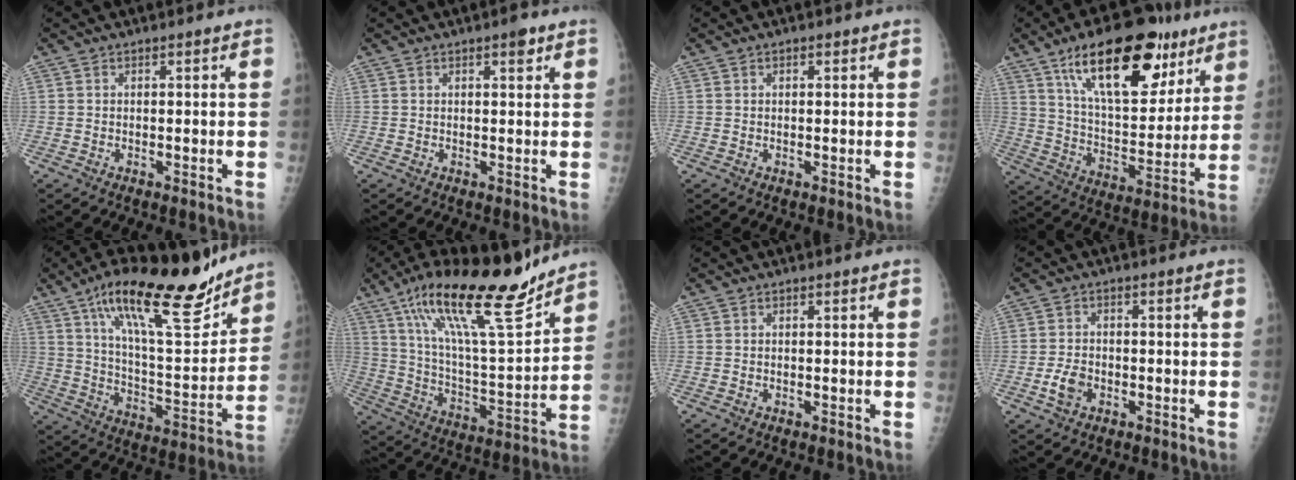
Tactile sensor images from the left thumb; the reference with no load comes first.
{"total": 1.9, "force": [1.2, 0.7, 1.4], "torque": [-0.013, -0.004, 0.014]}
{"total": 0.6, "force": [0.3, 0.4, 0.3], "torque": [-0.002, -0.001, 0.003]}
{"total": 24.6, "force": [13.9, 11.0, 17.0], "torque": [-0.223, -0.042, 0.231]}
{"total": 23.8, "force": [16.4, 6.7, 15.8], "torque": [-0.216, -0.073, 0.272]}
{"total": 23.4, "force": [16.4, 5.1, 15.9], "torque": [-0.246, -0.068, 0.283]}
{"total": 0.0}
{"total": 4.1, "force": [-1.5, 2.9, 2.6], "torque": [-0.046, 0.008, -0.028]}